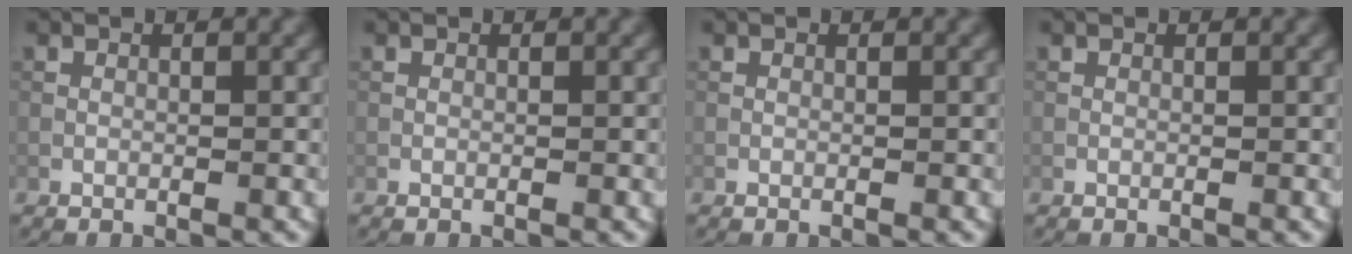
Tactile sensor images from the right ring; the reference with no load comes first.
{"total": 0.0}
{"total": 0.0}
{"total": 0.0}